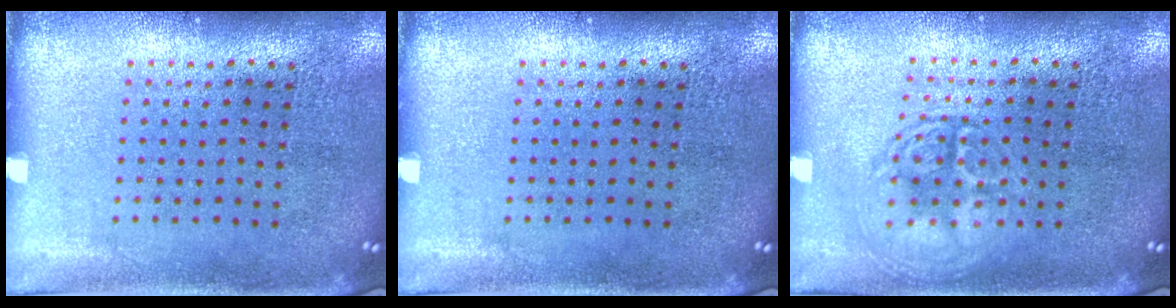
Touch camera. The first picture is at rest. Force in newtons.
{"total": 0.0}
{"total": 2.7, "press": 2.7, "slide": 0.3}